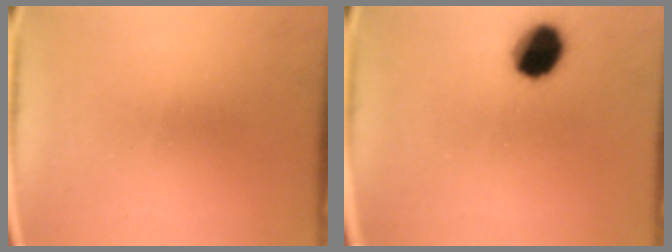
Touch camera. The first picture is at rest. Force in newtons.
{"total": 9.2}